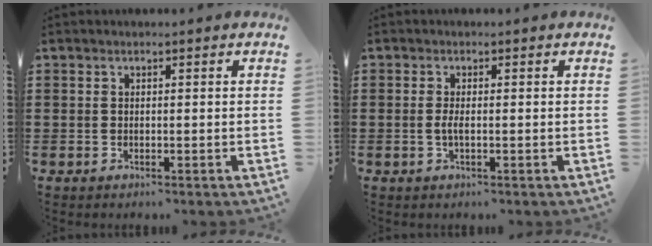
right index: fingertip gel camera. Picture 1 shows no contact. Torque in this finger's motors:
{"motor_torque": [0.79, -0.17, 0.13, 0.06]}